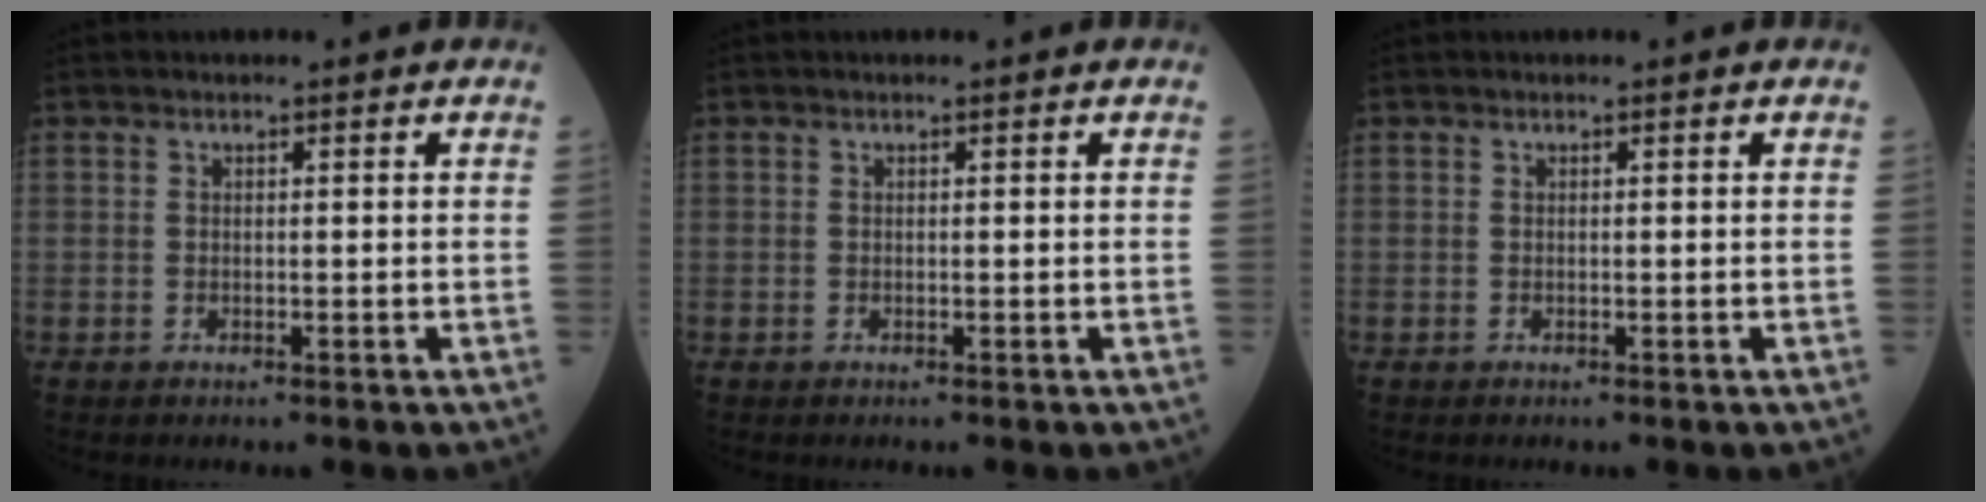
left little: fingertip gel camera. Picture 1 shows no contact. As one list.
[{"total": 0.0}, {"total": 0.0}]